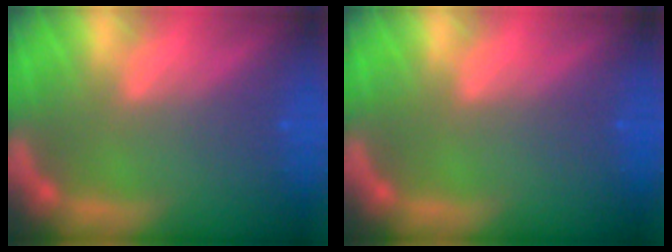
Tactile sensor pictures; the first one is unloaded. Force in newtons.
{"total": 0.0}